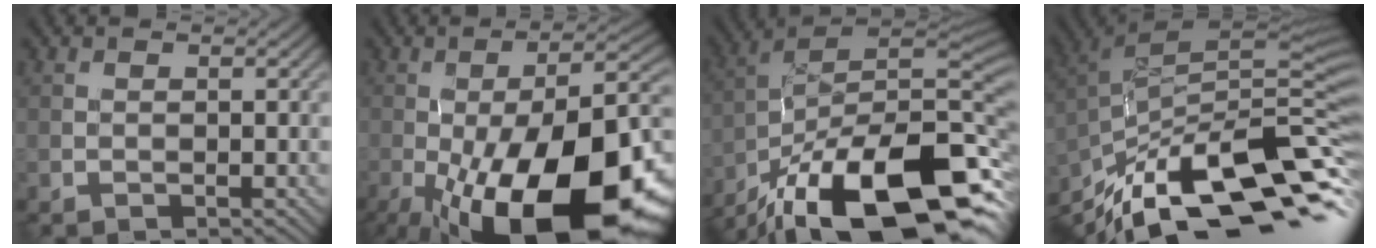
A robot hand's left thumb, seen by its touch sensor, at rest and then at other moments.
{"total": 22.5, "force": [-9.2, 8.7, 18.6], "torque": [-0.281, -0.031, -0.132]}
{"total": 19.5, "force": [-11.9, 6.8, 13.8], "torque": [-0.244, 0.005, -0.200]}
{"total": 16.4, "force": [-9.2, 5.9, 12.2], "torque": [-0.248, 0.002, -0.163]}